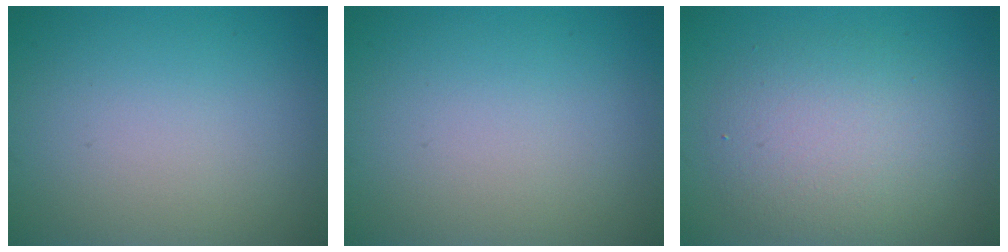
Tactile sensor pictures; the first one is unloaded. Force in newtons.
{"total": 0.0}
{"total": 4.8, "press": 4.8, "slide": 0.1}